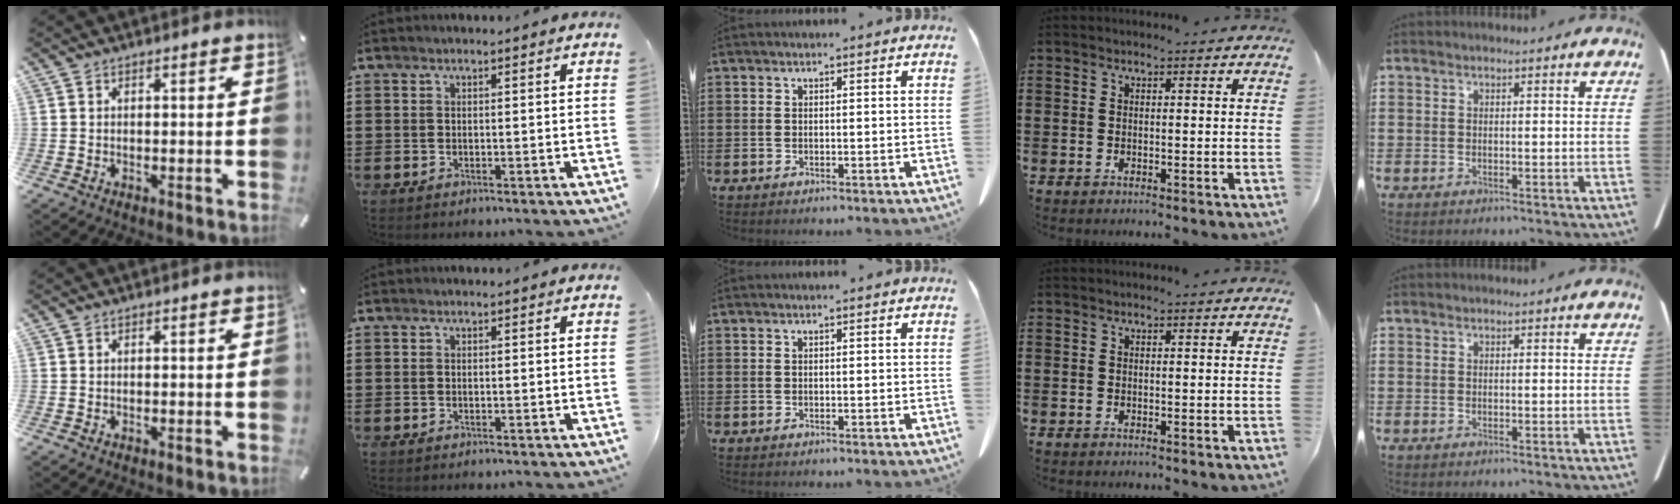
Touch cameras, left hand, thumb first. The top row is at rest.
{}